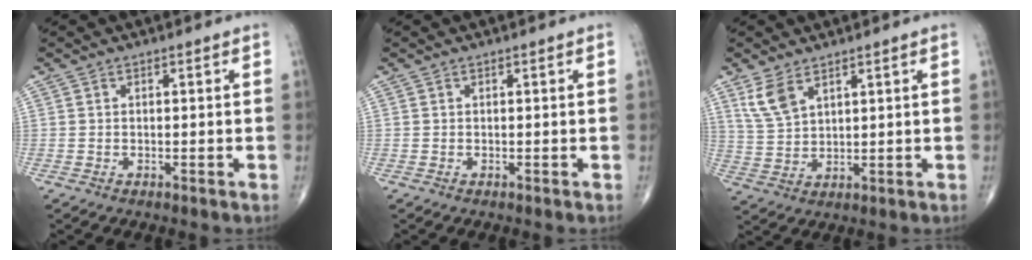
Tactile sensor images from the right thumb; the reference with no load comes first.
{"total": 0.0}
{"total": 5.8, "force": [3.6, 2.8, 3.6], "torque": [-0.072, -0.014, 0.083]}